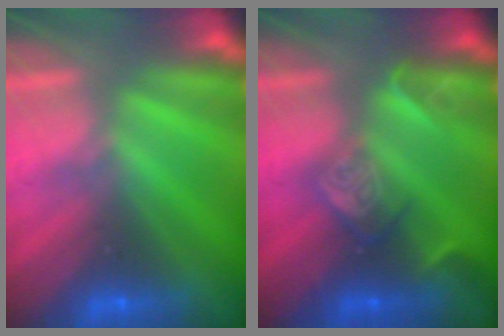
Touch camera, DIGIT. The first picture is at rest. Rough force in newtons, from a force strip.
{"total": 2.4}